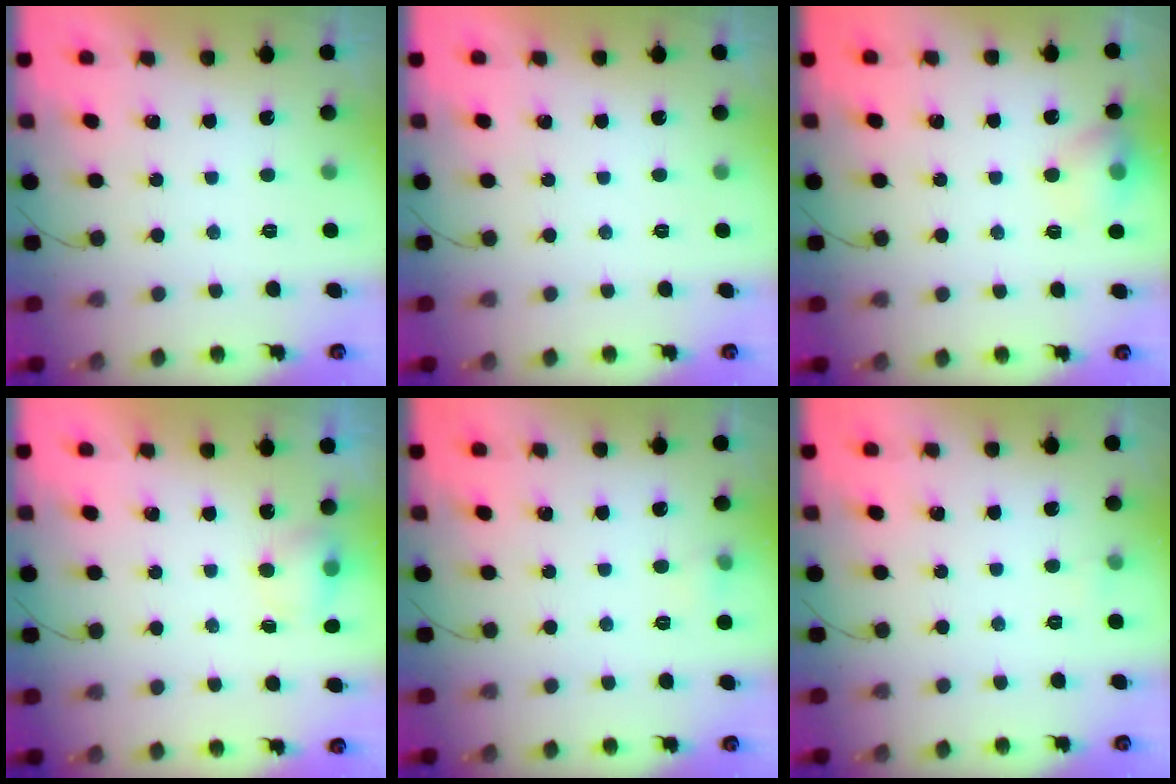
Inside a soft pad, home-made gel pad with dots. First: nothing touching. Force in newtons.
{"total": 0.0}
{"total": 9.2, "press": 9.1, "slide": 1.4}
{"total": 4.8, "press": 4.6, "slide": 1.0}
{"total": 4.2, "press": 4.0, "slide": 1.3}
{"total": 2.6, "press": 2.4, "slide": 1.0}